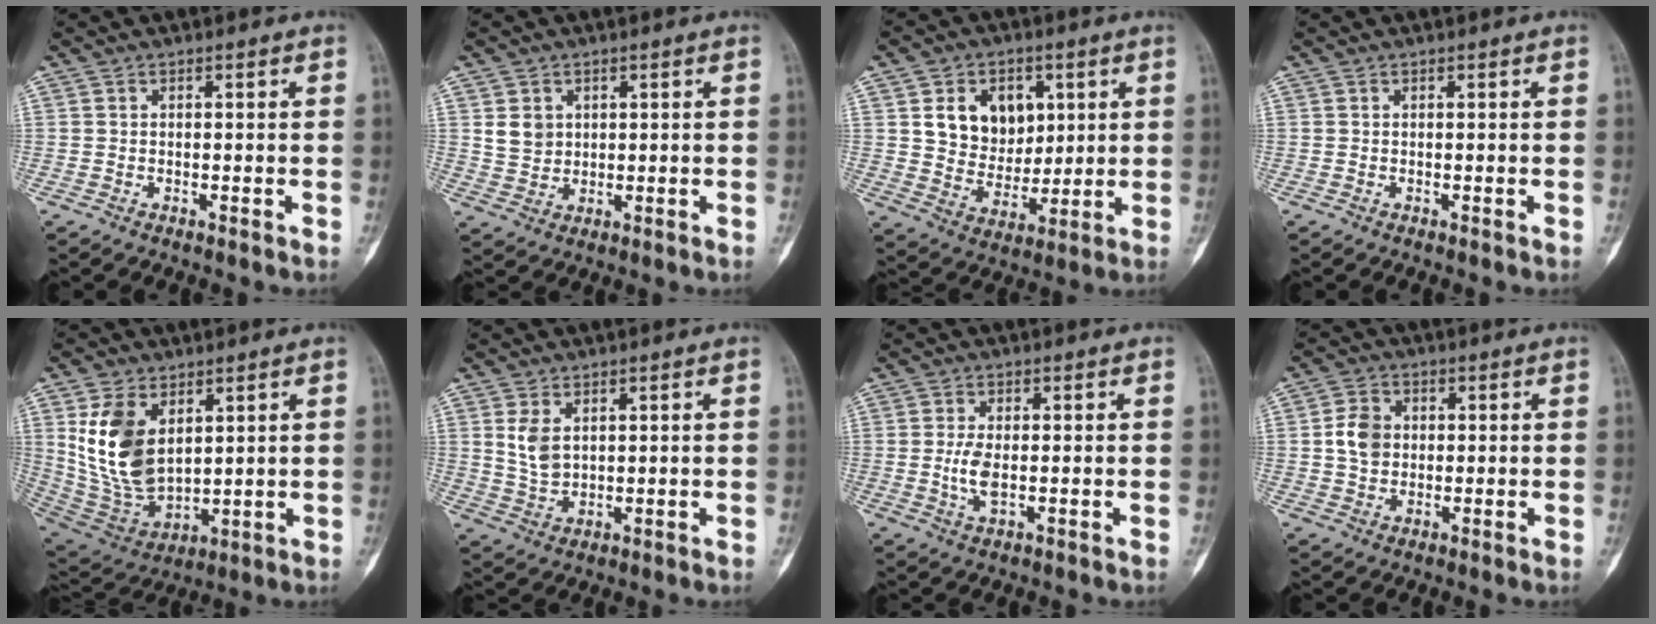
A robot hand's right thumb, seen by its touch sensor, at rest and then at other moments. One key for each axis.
{"total": 4.2, "fx": 1.4, "fy": 3.6, "fz": 1.9, "tx": -0.018, "ty": -0.008, "tz": 0.032}
{"total": 12.2, "fx": 3.8, "fy": 9.3, "fz": 6.9, "tx": -0.062, "ty": -0.019, "tz": 0.071}
{"total": 0.0}
{"total": 15.3, "fx": 4.5, "fy": 9.4, "fz": 11.2, "tx": -0.198, "ty": -0.024, "tz": 0.107}
{"total": 5.0, "fx": 1.6, "fy": 3.1, "fz": 3.6, "tx": -0.059, "ty": -0.010, "tz": 0.039}
{"total": 4.0, "fx": -0.3, "fy": 1.8, "fz": 3.6, "tx": -0.076, "ty": -0.005, "tz": -0.007}
{"total": 5.7, "fx": 0.4, "fy": 4.6, "fz": 3.4, "tx": -0.051, "ty": 0.005, "tz": 0.004}